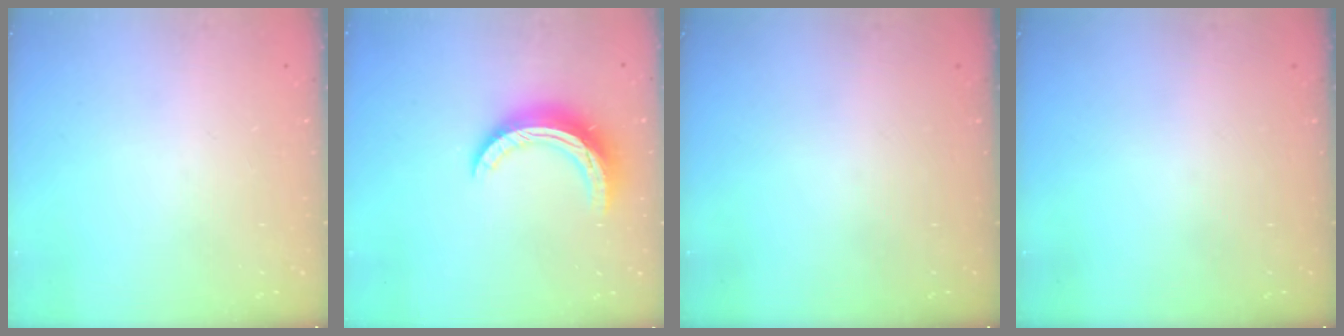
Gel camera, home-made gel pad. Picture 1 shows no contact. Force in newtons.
{"total": 11.8, "press": 11.8, "slide": 0.9}
{"total": 0.0}
{"total": 0.0}